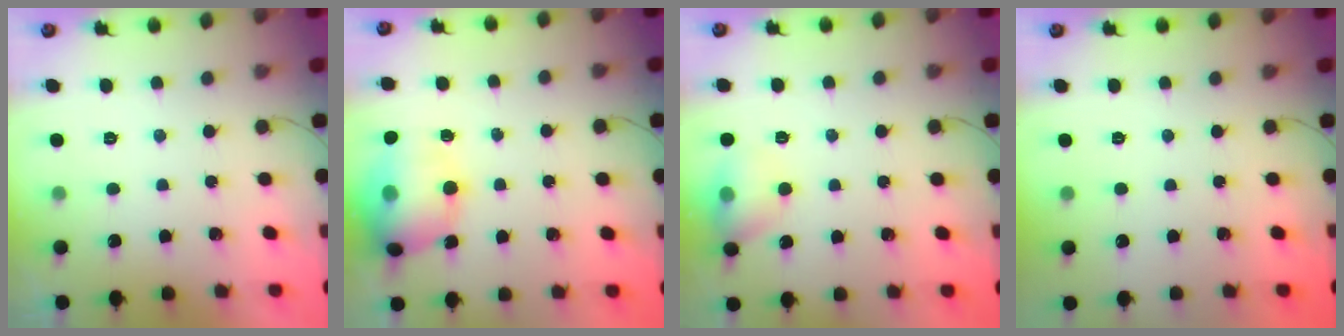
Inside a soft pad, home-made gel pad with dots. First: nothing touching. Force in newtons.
{"total": 15.8, "press": 15.4, "slide": 3.3}
{"total": 9.1, "press": 9.0, "slide": 1.4}
{"total": 0.0}